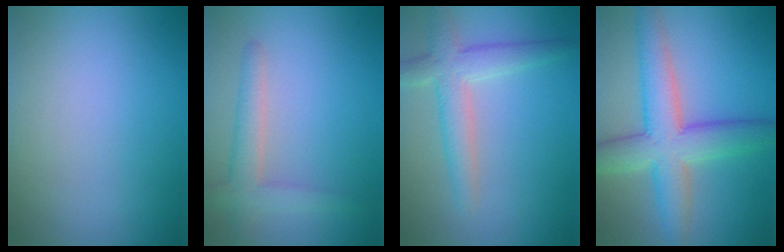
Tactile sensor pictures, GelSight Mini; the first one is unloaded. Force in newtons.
{"total": 2.9, "press": 2.9, "slide": 0.2}
{"total": 3.9, "press": 3.9, "slide": 0.2}
{"total": 7.2, "press": 7.2, "slide": 0.3}